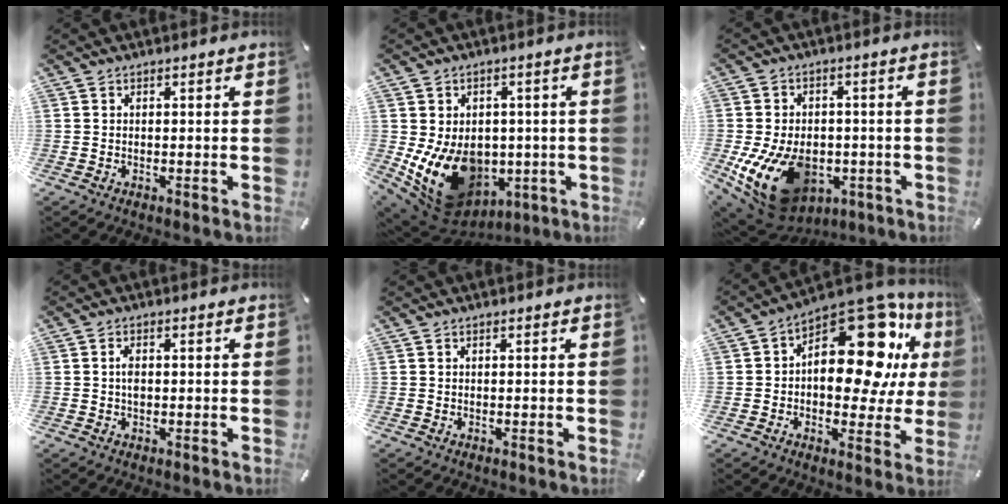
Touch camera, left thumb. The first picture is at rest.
{"total": 14.4, "force": [-2.3, 11.7, 8.1], "torque": [-0.142, -0.014, -0.030]}
{"total": 17.5, "force": [-5.1, 12.2, 11.5], "torque": [-0.210, 0.018, -0.073]}
{"total": 2.1, "force": [0.0, 1.2, 1.8], "torque": [-0.035, 0.002, -0.002]}
{"total": 0.0}
{"total": 22.1, "force": [7.1, 12.5, 16.8], "torque": [-0.212, -0.055, 0.122]}